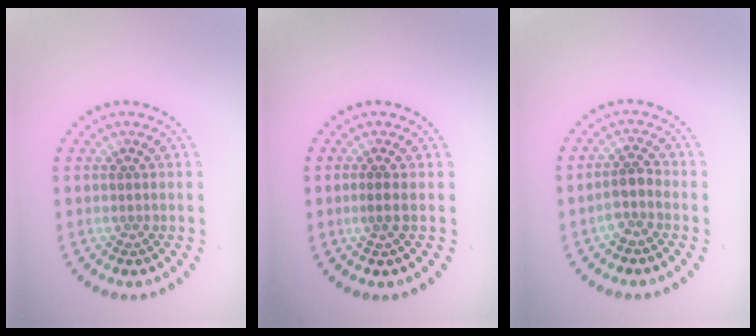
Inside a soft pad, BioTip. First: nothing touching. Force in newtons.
{"total": 0.6, "press": 0.4, "slide": 0.5}
{"total": 2.0, "press": 1.7, "slide": 1.1}